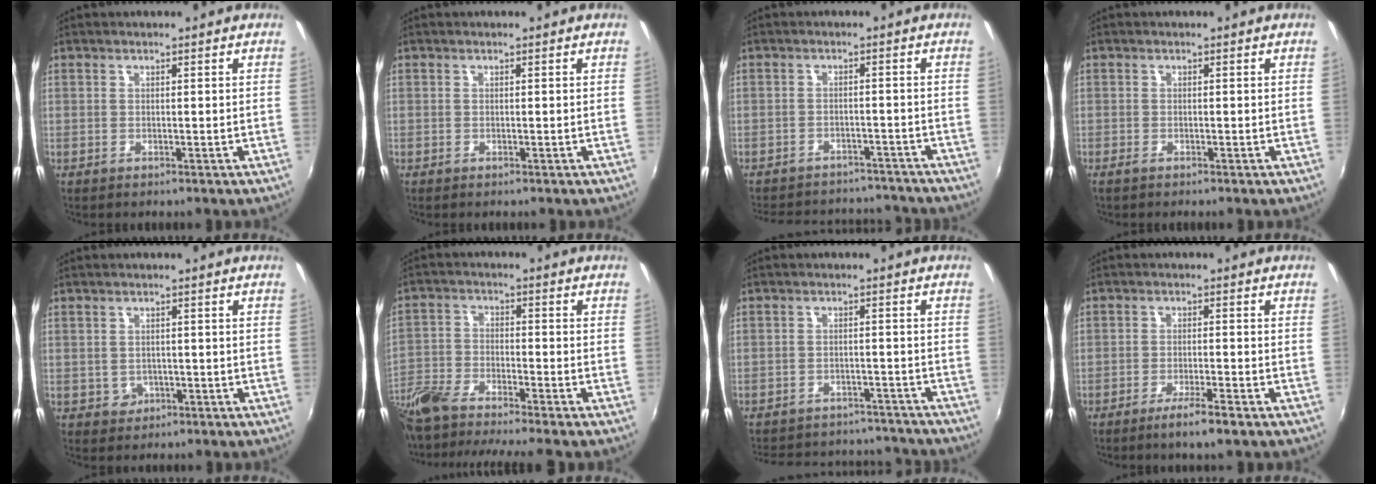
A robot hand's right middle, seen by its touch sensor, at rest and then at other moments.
{"total": 0.0}
{"total": 15.8, "force": [-13.8, 5.8, 4.9], "torque": [-0.115, 0.027, -0.174]}
{"total": 1.0, "force": [-0.8, 0.0, 0.6], "torque": [-0.012, -0.003, -0.018]}
{"total": 2.6, "force": [-0.7, 2.4, 0.6], "torque": [-0.014, 0.000, -0.006]}
{"total": 14.7, "force": [-12.7, 1.6, 7.4], "torque": [-0.172, -0.033, -0.235]}
{"total": 18.6, "force": [-16.4, 6.6, 5.8], "torque": [-0.130, 0.031, -0.202]}
{"total": 4.7, "force": [-3.2, -0.1, 3.4], "torque": [-0.076, -0.005, -0.056]}